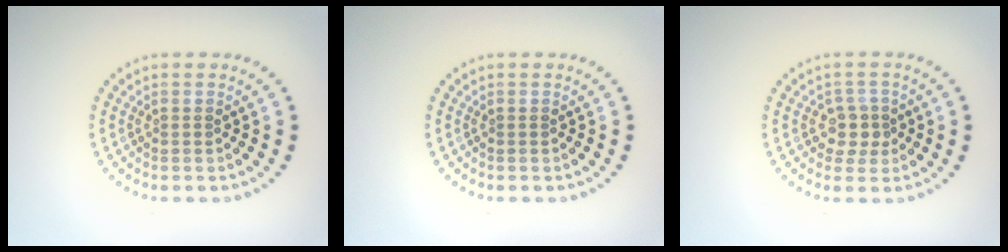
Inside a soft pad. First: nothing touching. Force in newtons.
{"total": 0.0}
{"total": 2.3, "press": 2.0, "slide": 1.1}